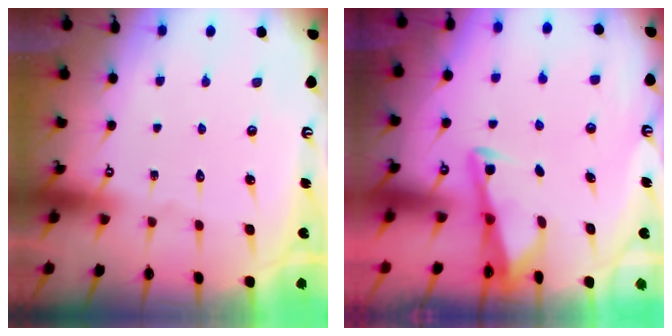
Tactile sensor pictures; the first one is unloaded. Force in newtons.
{"total": 2.8, "press": 2.8, "slide": 0.3}